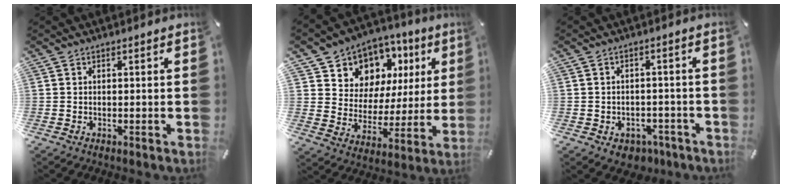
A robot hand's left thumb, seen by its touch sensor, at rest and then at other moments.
{"total": 9.8, "force": [5.7, 7.9, 0.9], "torque": [-0.023, -0.064, 0.107]}
{"total": 4.5, "force": [-2.5, 3.4, 1.7], "torque": [-0.024, 0.018, -0.042]}